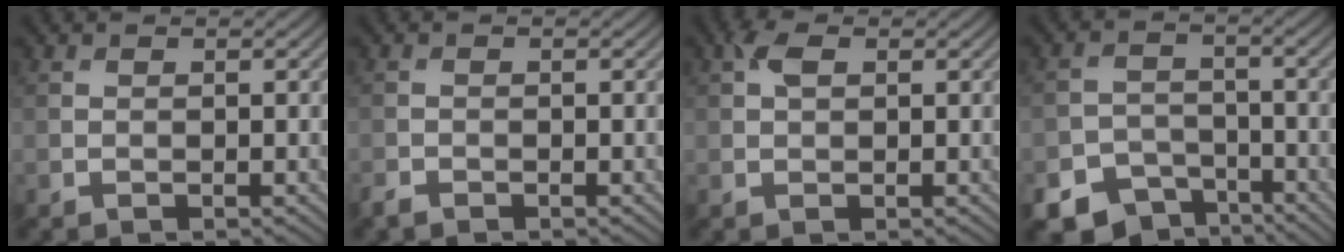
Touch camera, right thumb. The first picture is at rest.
{"total": 1.0, "force": [-0.9, 0.4, 0.2], "torque": [-0.006, -0.002, -0.021]}
{"total": 2.2, "force": [0.8, 1.2, 1.7], "torque": [-0.037, 0.006, 0.011]}
{"total": 8.5, "force": [-6.4, 4.9, 2.6], "torque": [-0.054, -0.024, -0.103]}